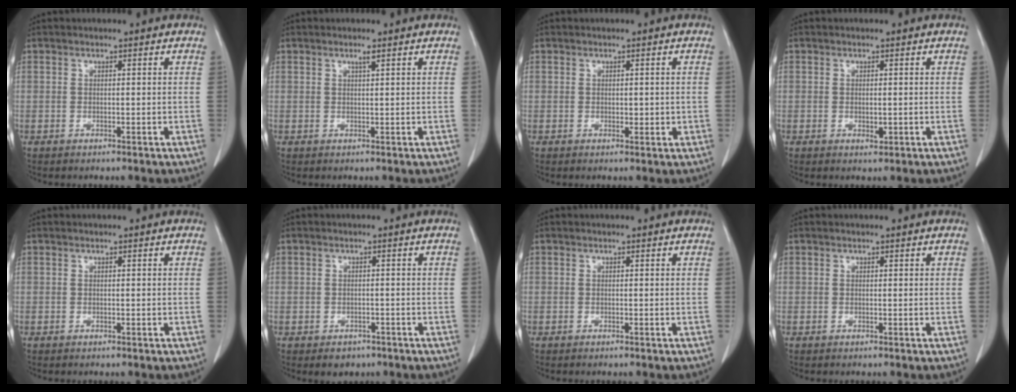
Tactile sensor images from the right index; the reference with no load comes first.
{"total": 0.9, "force": [0.6, -0.1, 0.7], "torque": [-0.015, -0.001, 0.012]}
{"total": 1.3, "force": [0.1, 0.8, 1.0], "torque": [-0.009, 0.001, 0.006]}
{"total": 1.0, "force": [-0.1, 0.5, 0.9], "torque": [-0.013, -0.001, 0.003]}
{"total": 0.0}
{"total": 2.7, "force": [-1.6, 2.0, 0.7], "torque": [-0.004, 0.005, -0.015]}
{"total": 0.0}
{"total": 0.0}